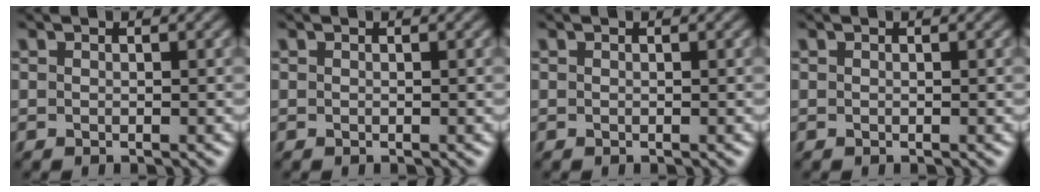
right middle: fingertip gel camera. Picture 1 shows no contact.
{"total": 0.0}
{"total": 0.0}
{"total": 0.0}